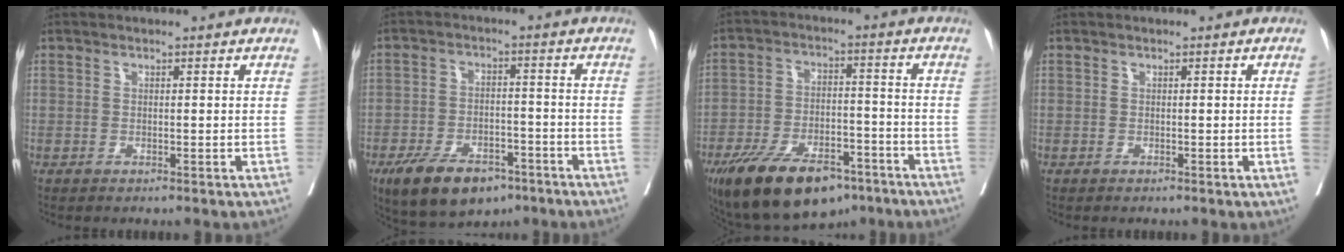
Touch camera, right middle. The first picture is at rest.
{"total": 10.7, "force": [-6.9, 5.3, 6.2], "torque": [-0.103, -0.005, -0.108]}
{"total": 15.8, "force": [-10.8, 6.7, 9.4], "torque": [-0.169, -0.004, -0.177]}
{"total": 1.4, "force": [-0.2, -0.6, 1.2], "torque": [-0.015, -0.001, -0.001]}